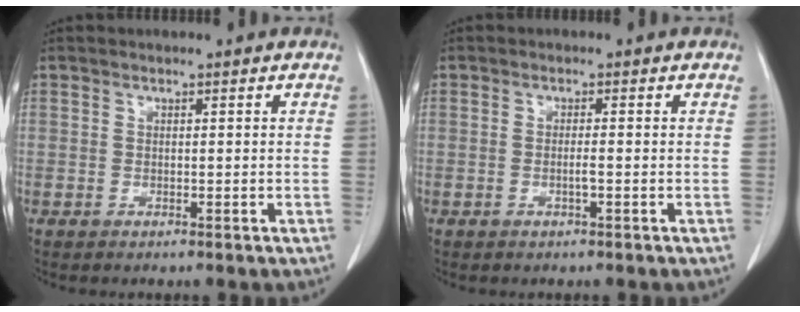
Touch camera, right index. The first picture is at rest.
{"total": 1.3, "force": [-0.5, 0.0, 1.2], "torque": [-0.025, 0.000, -0.008]}